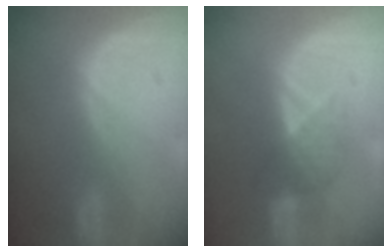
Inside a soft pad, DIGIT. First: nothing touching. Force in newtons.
{"total": 4.1, "press": 3.8, "slide": 1.4}